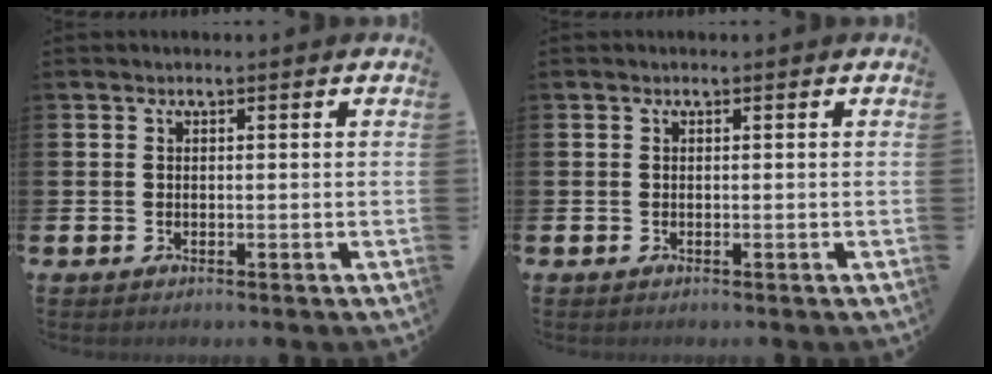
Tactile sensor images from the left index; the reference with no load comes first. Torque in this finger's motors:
{"motor_torque": [0.00, 0.00, 0.00, 0.00]}